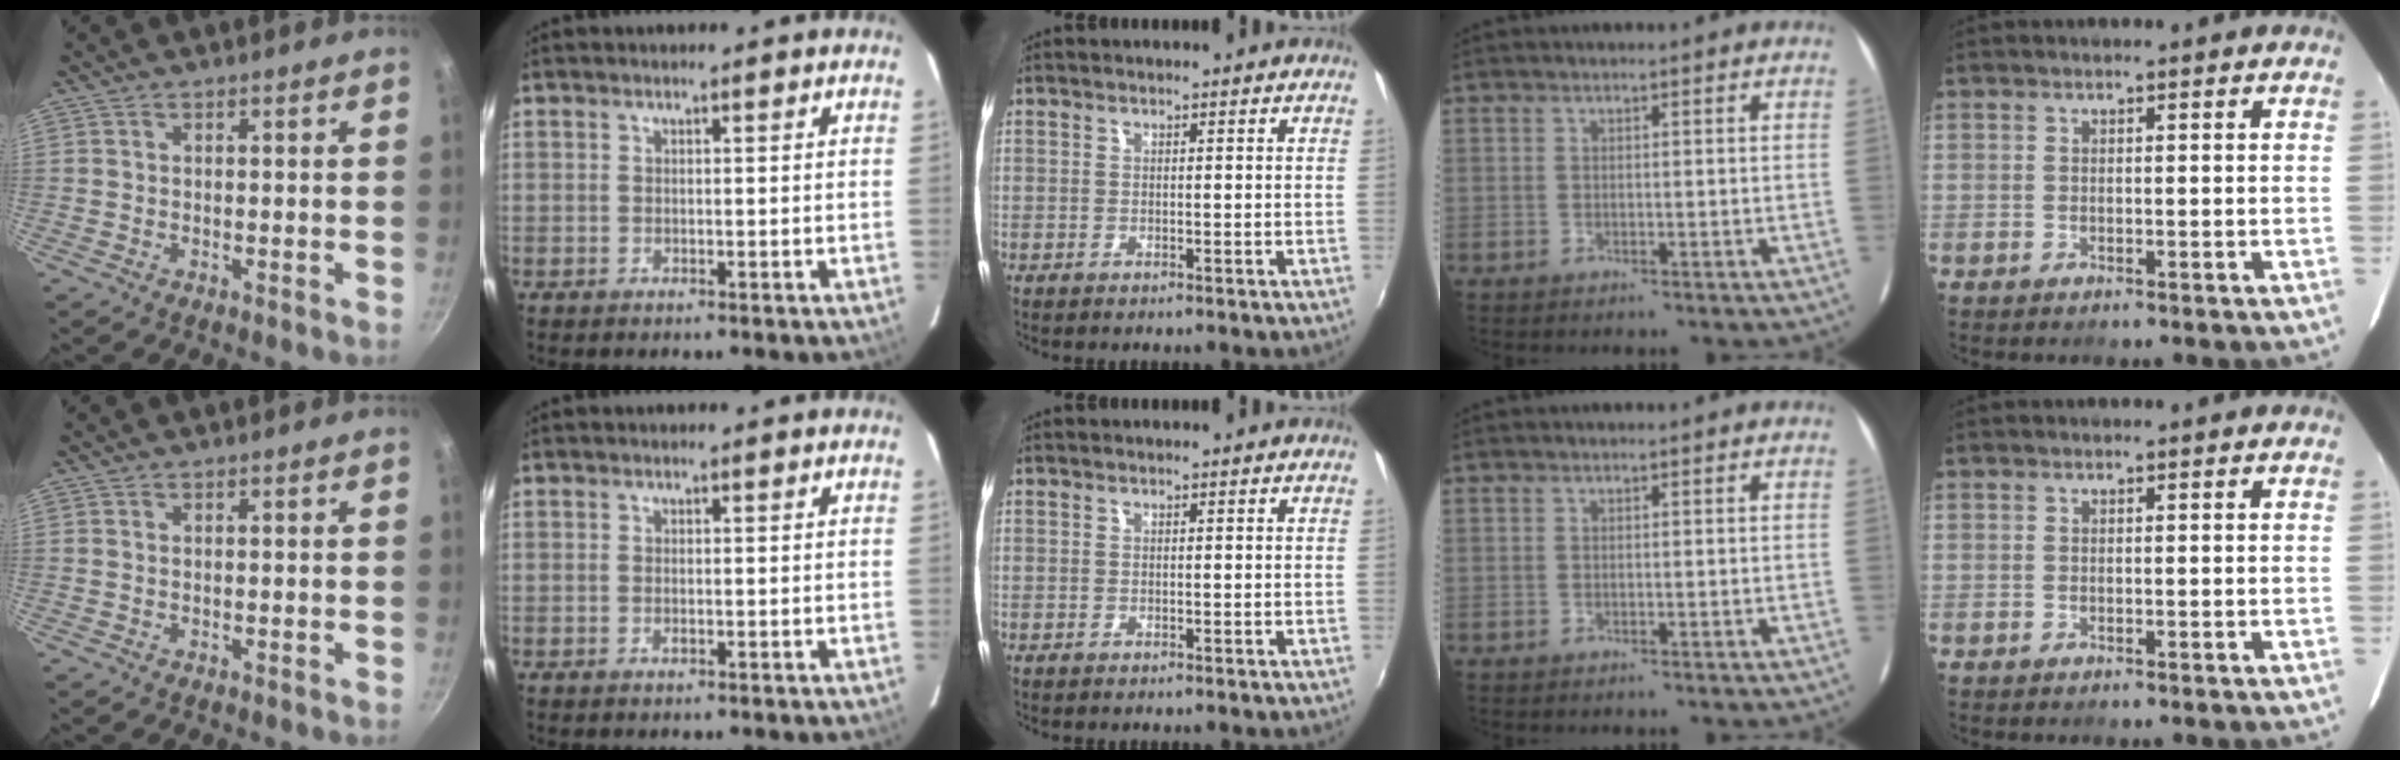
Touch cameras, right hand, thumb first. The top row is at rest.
{"index": {"total": 0.8, "force": [-0.2, 0.3, 0.6], "torque": [-0.013, 0.000, -0.004]}}